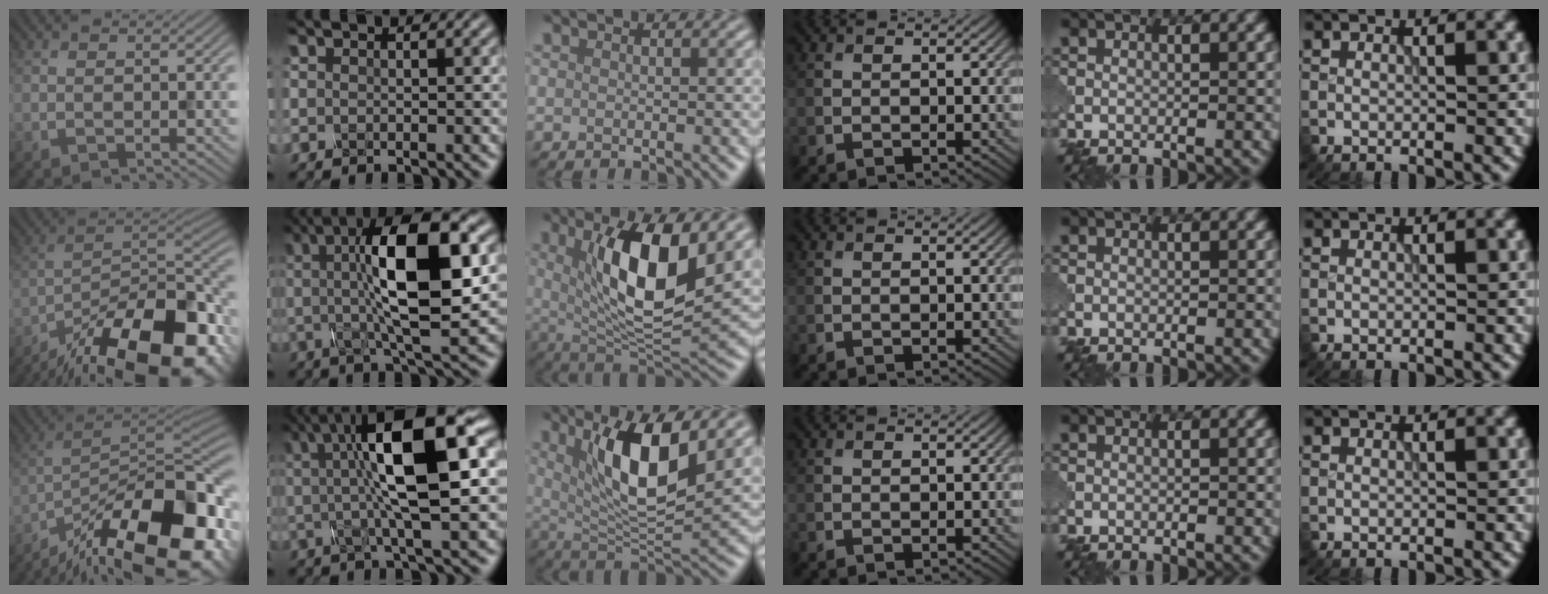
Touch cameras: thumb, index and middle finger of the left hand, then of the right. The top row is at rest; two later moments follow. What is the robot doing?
{"motion": "assemble", "object": "glue stick"}